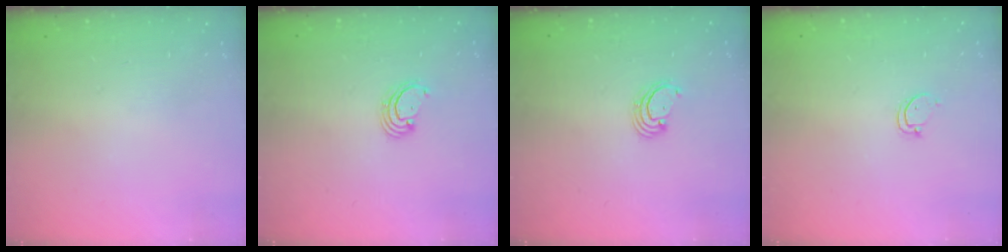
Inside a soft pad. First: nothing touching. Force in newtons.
{"total": 2.3, "press": 2.3, "slide": 0.1}
{"total": 2.3, "press": 2.3, "slide": 0.1}
{"total": 2.5, "press": 2.5, "slide": 0.3}